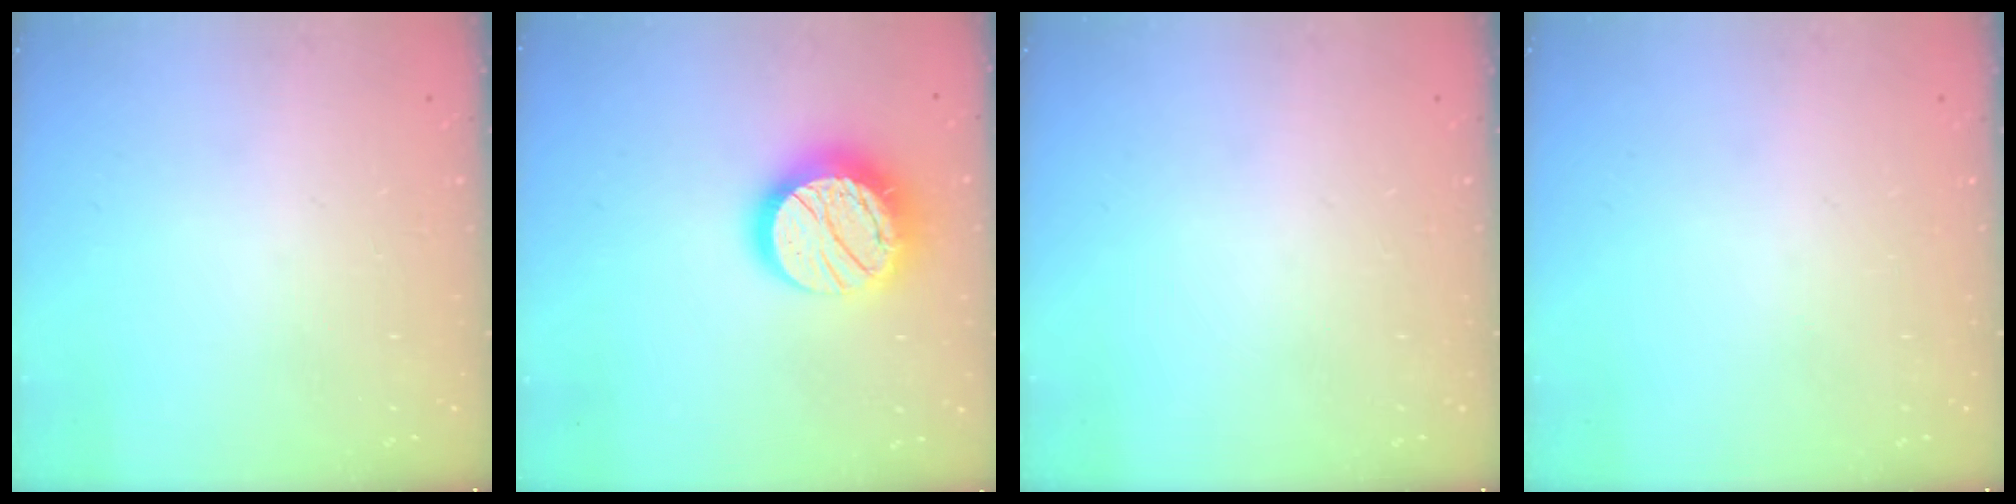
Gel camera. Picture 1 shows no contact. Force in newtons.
{"total": 17.3, "press": 17.3, "slide": 1.1}
{"total": 0.0}
{"total": 0.0}